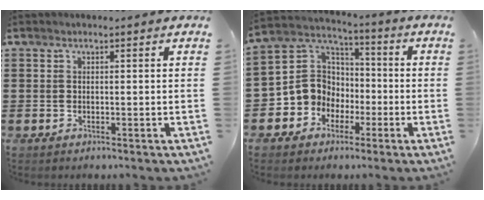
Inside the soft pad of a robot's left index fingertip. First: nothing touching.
{"total": 8.5, "force": [-2.0, 7.9, 2.3], "torque": [-0.097, 0.003, -0.044]}